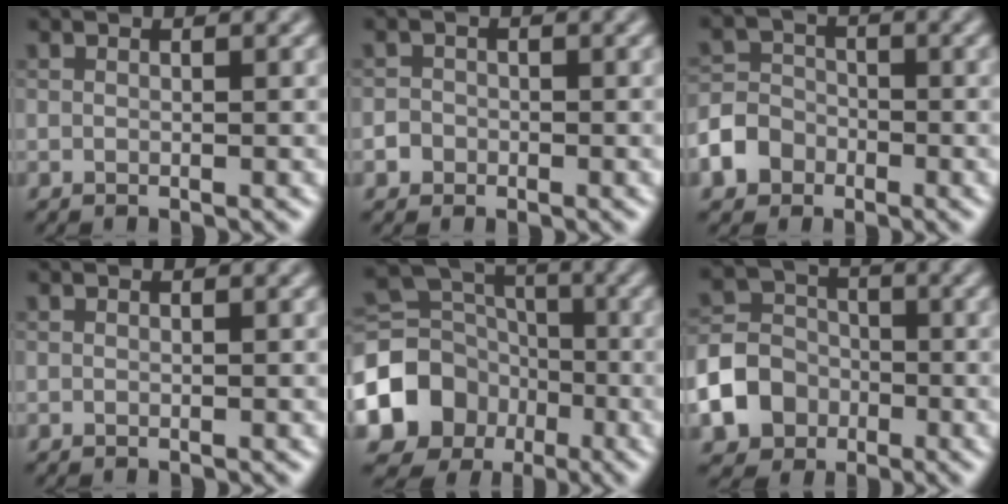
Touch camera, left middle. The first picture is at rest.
{"total": 1.7, "force": [-0.8, 1.5, 0.2], "torque": [0.010, 0.006, -0.018]}
{"total": 5.5, "force": [-2.9, 4.5, 1.4], "torque": [-0.013, -0.006, -0.070]}
{"total": 0.0}
{"total": 9.8, "force": [-3.7, 8.2, 3.9], "torque": [-0.096, -0.010, -0.078]}
{"total": 7.1, "force": [-3.1, 5.9, 2.4], "torque": [-0.038, -0.011, -0.078]}